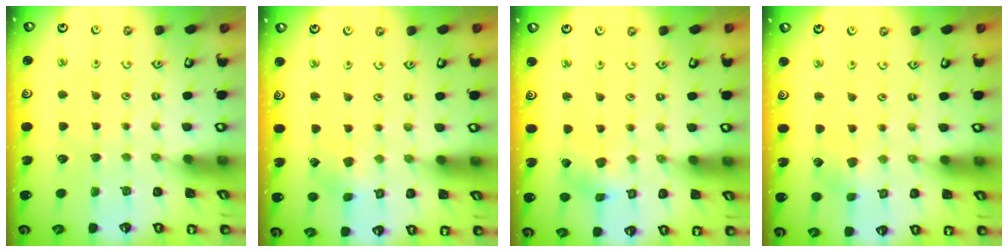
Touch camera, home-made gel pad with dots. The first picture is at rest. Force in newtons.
{"total": 2.0, "press": 2.0, "slide": 0.2}
{"total": 2.2, "press": 2.2, "slide": 0.4}
{"total": 2.6, "press": 2.6, "slide": 0.4}